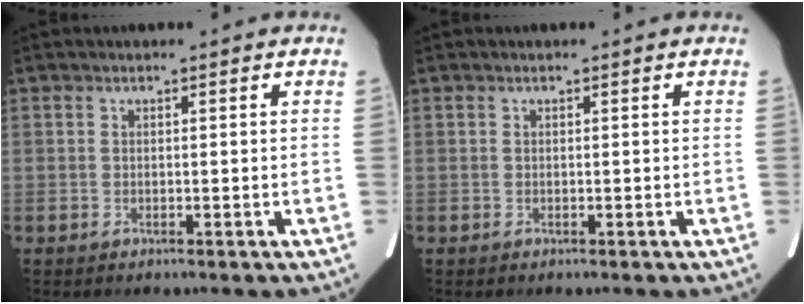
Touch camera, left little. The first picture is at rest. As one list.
[{"total": 0.0}]